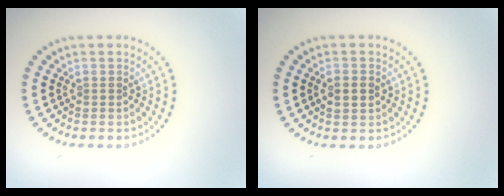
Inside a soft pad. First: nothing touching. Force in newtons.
{"total": 1.6, "press": 1.6, "slide": 0.0}